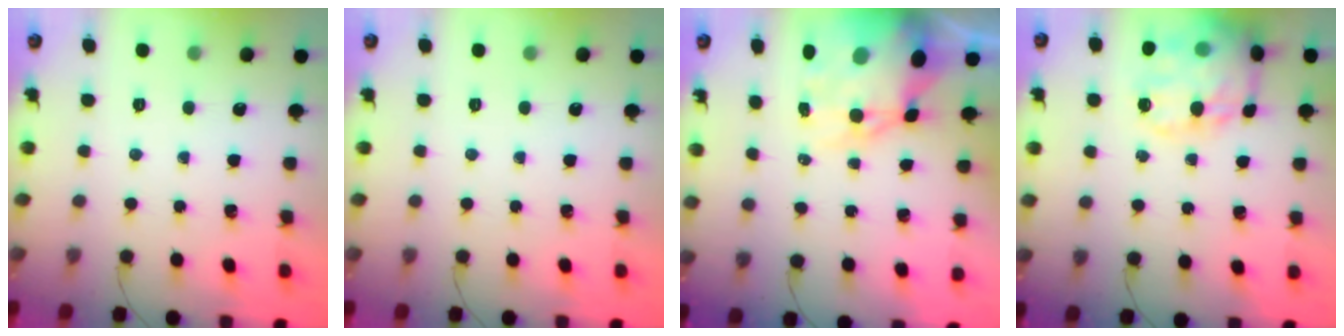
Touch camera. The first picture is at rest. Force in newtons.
{"total": 0.0}
{"total": 13.6, "press": 13.2, "slide": 3.5}
{"total": 21.0, "press": 20.8, "slide": 2.8}